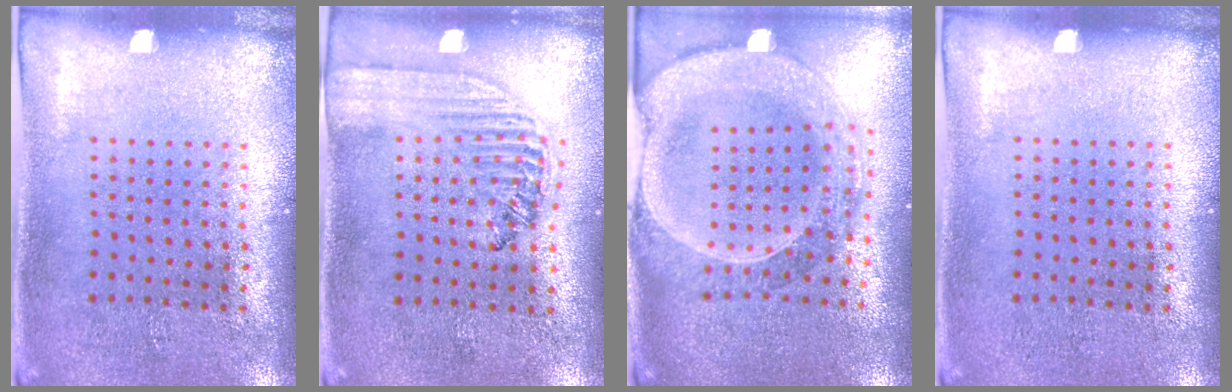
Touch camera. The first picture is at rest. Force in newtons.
{"total": 1.5, "press": 1.4, "slide": 0.6}
{"total": 2.8, "press": 2.4, "slide": 1.3}
{"total": 0.0}